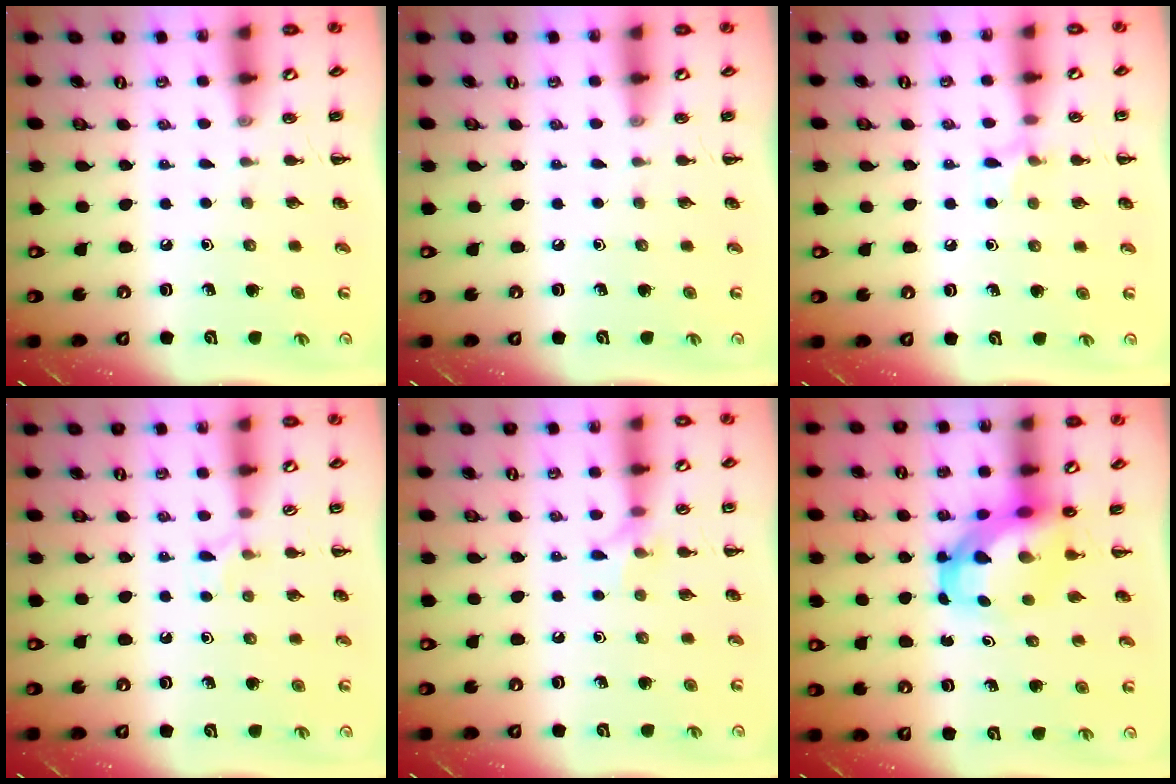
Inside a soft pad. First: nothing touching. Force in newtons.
{"total": 0.0}
{"total": 5.7, "press": 5.4, "slide": 1.8}
{"total": 4.7, "press": 4.5, "slide": 1.4}
{"total": 5.7, "press": 5.6, "slide": 1.2}
{"total": 5.6, "press": 5.5, "slide": 1.5}